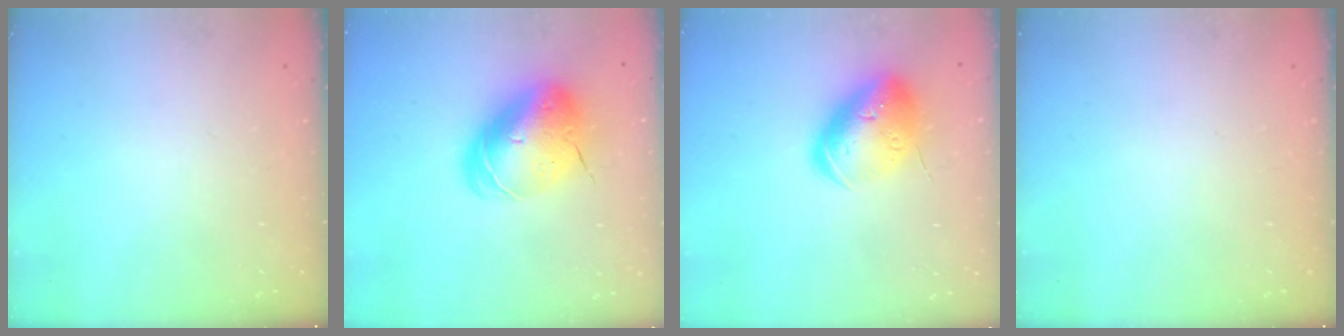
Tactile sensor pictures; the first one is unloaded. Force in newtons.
{"total": 12.9, "press": 12.6, "slide": 2.5}
{"total": 17.2, "press": 17.0, "slide": 2.7}
{"total": 0.0}